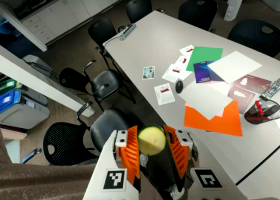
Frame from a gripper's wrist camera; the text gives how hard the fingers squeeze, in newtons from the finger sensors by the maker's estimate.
{"total": 11.4, "left": 11.4, "right": 11.3}